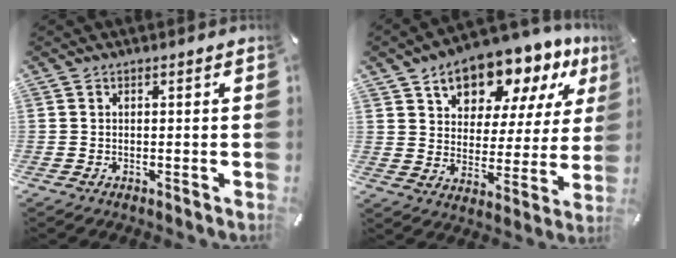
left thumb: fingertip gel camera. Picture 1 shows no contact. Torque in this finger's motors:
{"motor_torque": [2.68, 2.33, 1.64, -1.13, 0.19]}